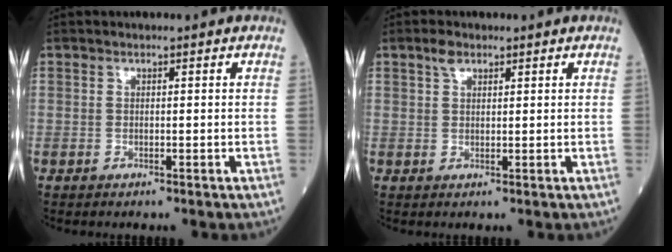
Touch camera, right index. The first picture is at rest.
{"total": 2.0, "force": [1.3, 1.0, 1.1], "torque": [-0.022, 0.006, 0.024]}